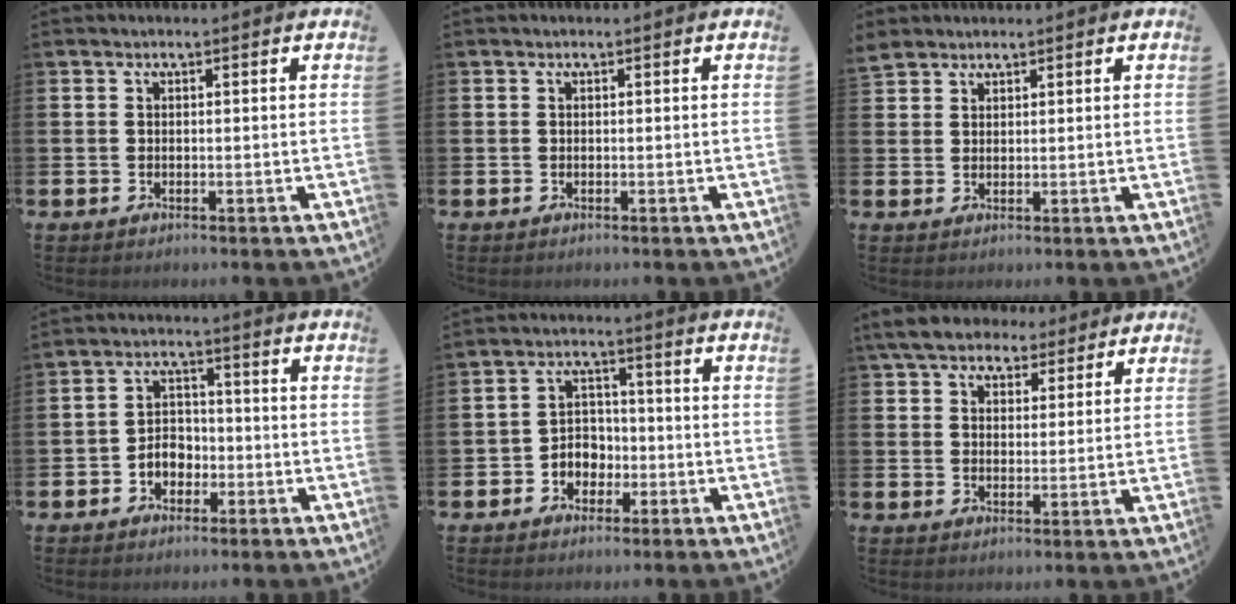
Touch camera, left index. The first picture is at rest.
{"total": 0.0}
{"total": 2.8, "force": [2.6, 0.9, 0.1], "torque": [0.006, -0.009, 0.047]}
{"total": 3.4, "force": [-2.1, 2.4, 1.0], "torque": [-0.023, 0.008, -0.045]}
{"total": 3.4, "force": [-1.9, 2.8, 0.6], "torque": [-0.019, 0.002, -0.044]}
{"total": 6.4, "force": [5.6, 2.7, 1.4], "torque": [-0.044, -0.015, 0.102]}